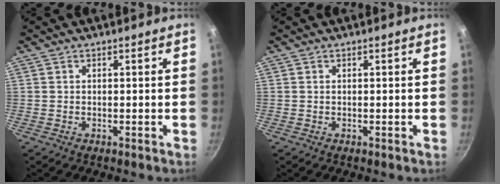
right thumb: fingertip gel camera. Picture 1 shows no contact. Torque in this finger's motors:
{"motor_torque": [0.25, 0.00, -0.30, -0.16, -0.05]}